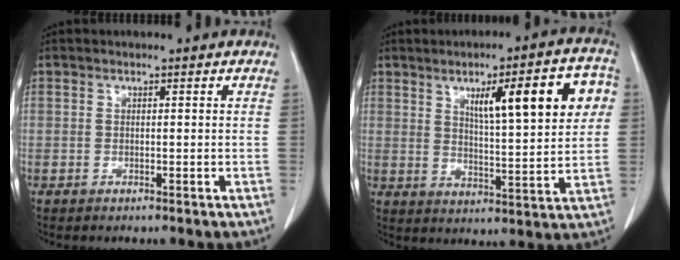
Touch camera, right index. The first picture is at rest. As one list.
[{"total": 14.4, "force": [5.0, 2.3, 13.3], "torque": [-0.183, 0.017, 0.072]}]